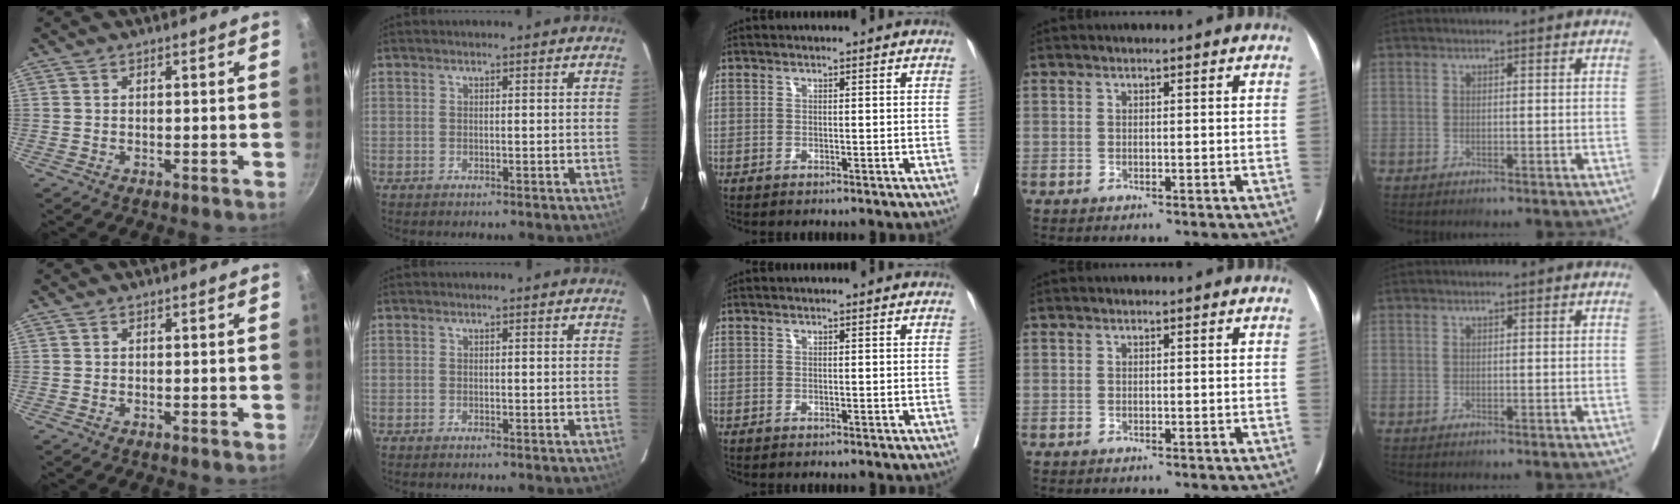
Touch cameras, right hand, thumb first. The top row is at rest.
{}